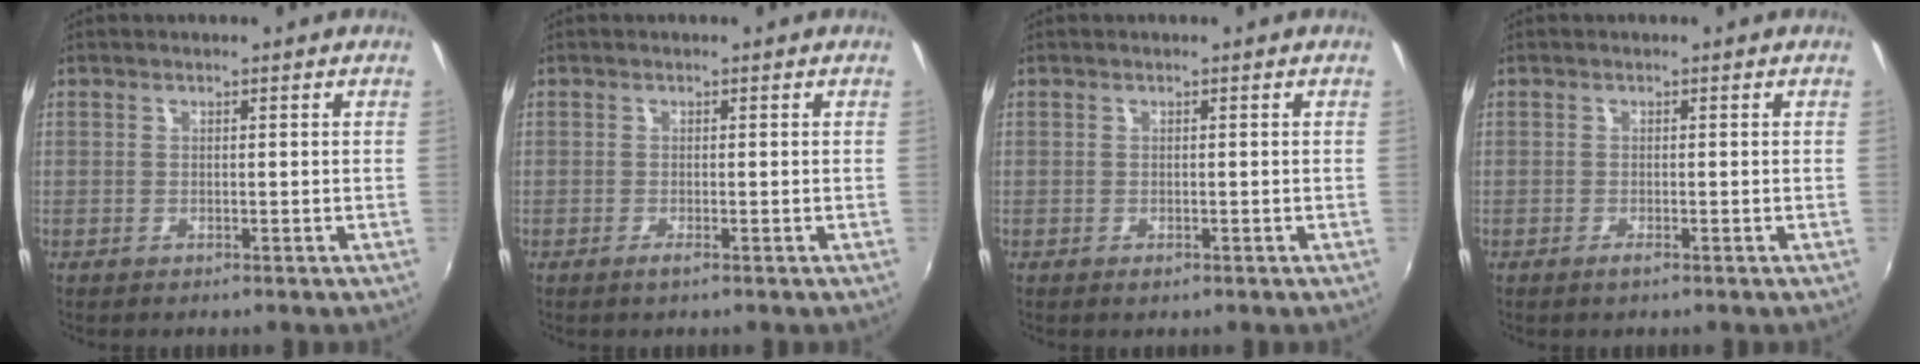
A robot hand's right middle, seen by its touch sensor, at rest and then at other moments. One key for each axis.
{"total": 1.0, "fx": -0.5, "fy": -0.3, "fz": 0.8, "tx": -0.015, "ty": -0.002, "tz": -0.011}
{"total": 0.5, "fx": -0.3, "fy": 0.2, "fz": 0.4, "tx": -0.006, "ty": -0.003, "tz": -0.005}
{"total": 0.9, "fx": -0.6, "fy": -0.1, "fz": 0.7, "tx": -0.014, "ty": -0.002, "tz": -0.012}